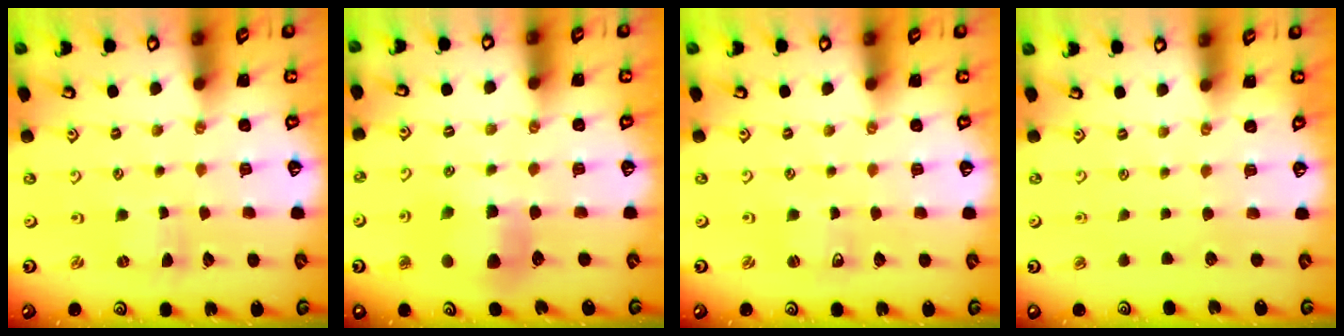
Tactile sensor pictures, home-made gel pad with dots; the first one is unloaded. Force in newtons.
{"total": 7.3, "press": 7.2, "slide": 0.8}
{"total": 2.7, "press": 2.7, "slide": 0.3}
{"total": 0.0}